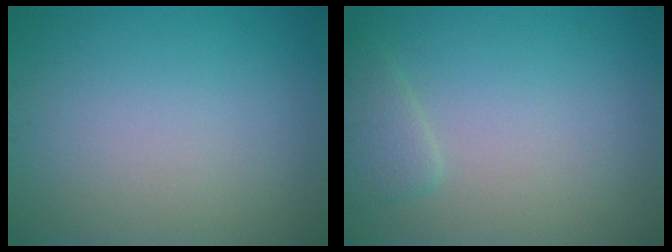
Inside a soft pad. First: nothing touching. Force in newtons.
{"total": 1.9, "press": 1.9, "slide": 0.2}